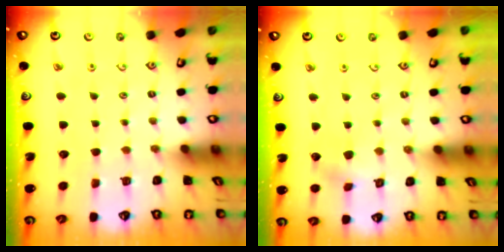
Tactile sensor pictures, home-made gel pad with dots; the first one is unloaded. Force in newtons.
{"total": 3.2, "press": 3.1, "slide": 0.3}